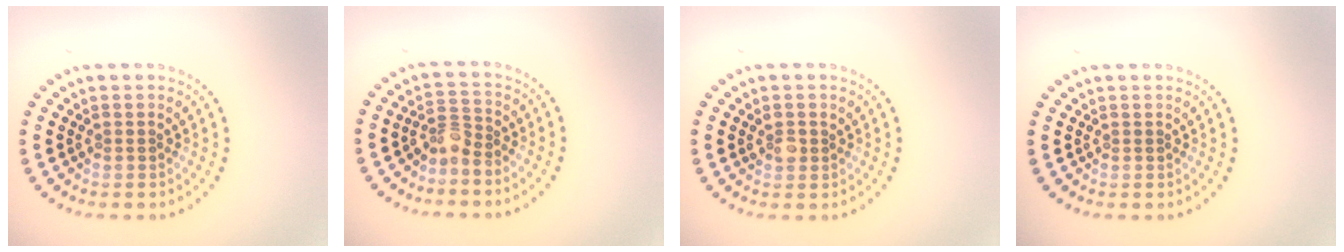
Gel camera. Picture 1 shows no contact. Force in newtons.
{"total": 2.0, "press": 1.6, "slide": 1.3}
{"total": 1.4, "press": 1.3, "slide": 0.5}
{"total": 0.0}